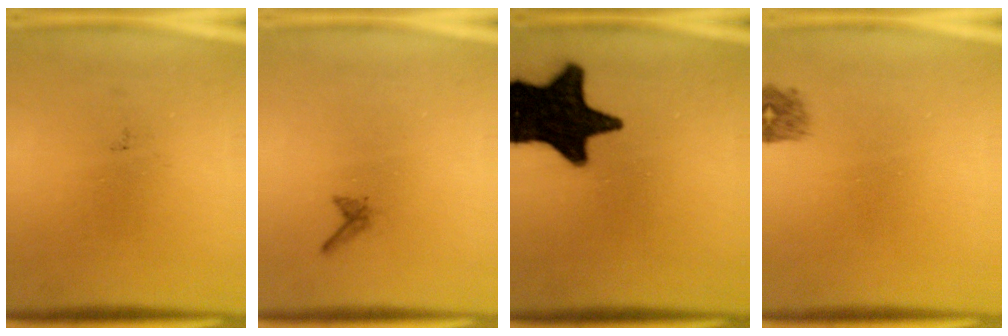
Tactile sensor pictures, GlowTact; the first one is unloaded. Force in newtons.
{"total": 0.6}
{"total": 19.1}
{"total": 1.4}